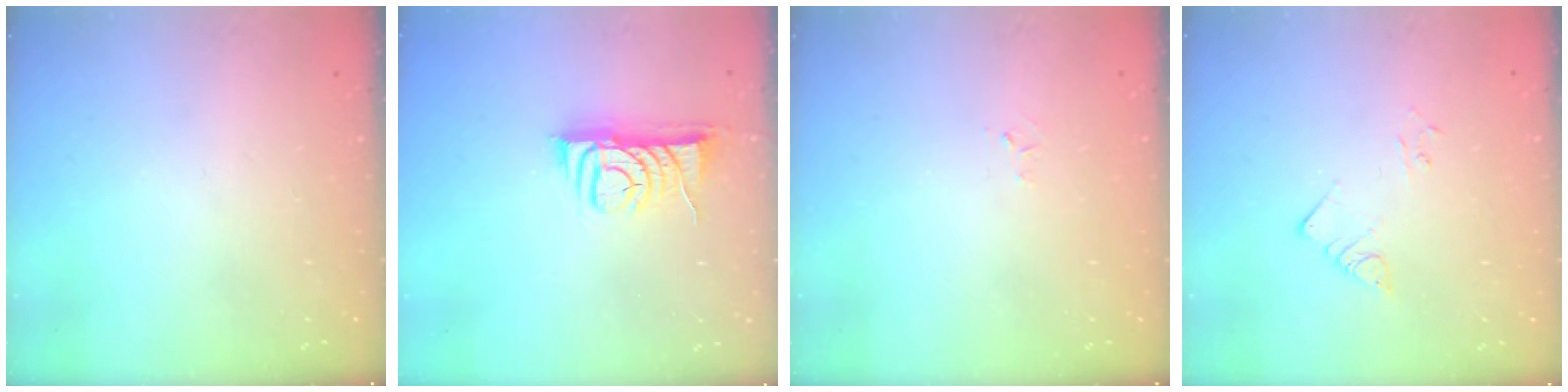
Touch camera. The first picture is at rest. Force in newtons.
{"total": 9.0, "press": 8.9, "slide": 0.5}
{"total": 2.6, "press": 2.6, "slide": 0.4}
{"total": 2.2, "press": 2.2, "slide": 0.2}